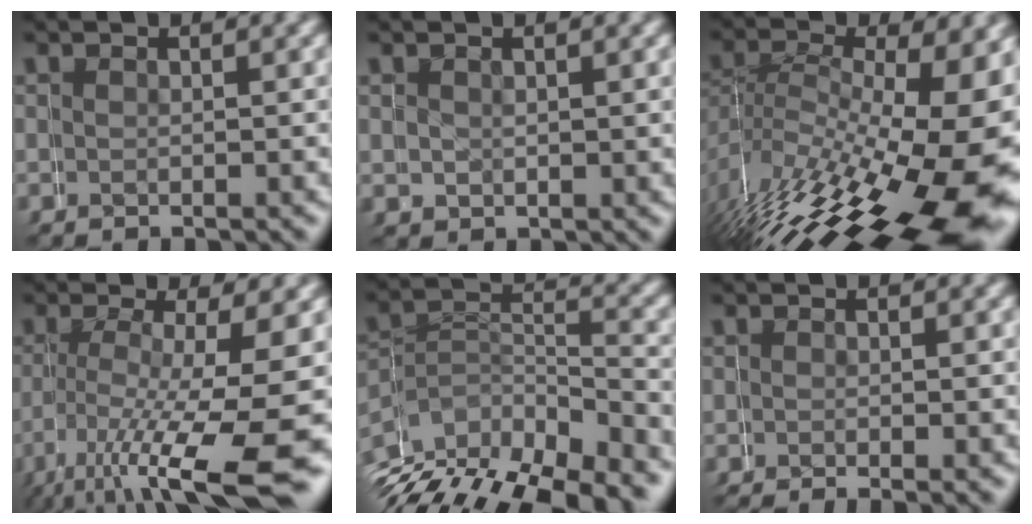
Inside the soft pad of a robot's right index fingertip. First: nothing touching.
{"total": 1.7, "force": [1.3, 0.8, -0.8], "torque": [0.010, -0.008, 0.027]}
{"total": 13.8, "force": [-3.1, 6.5, 11.7], "torque": [-0.169, -0.027, -0.022]}
{"total": 6.8, "force": [-2.8, 1.6, 5.9], "torque": [-0.102, -0.031, -0.024]}
{"total": 11.7, "force": [-7.3, 7.4, 5.5], "torque": [-0.089, -0.033, -0.100]}
{"total": 1.1, "force": [-0.9, -0.1, 0.6], "torque": [-0.003, -0.001, -0.015]}